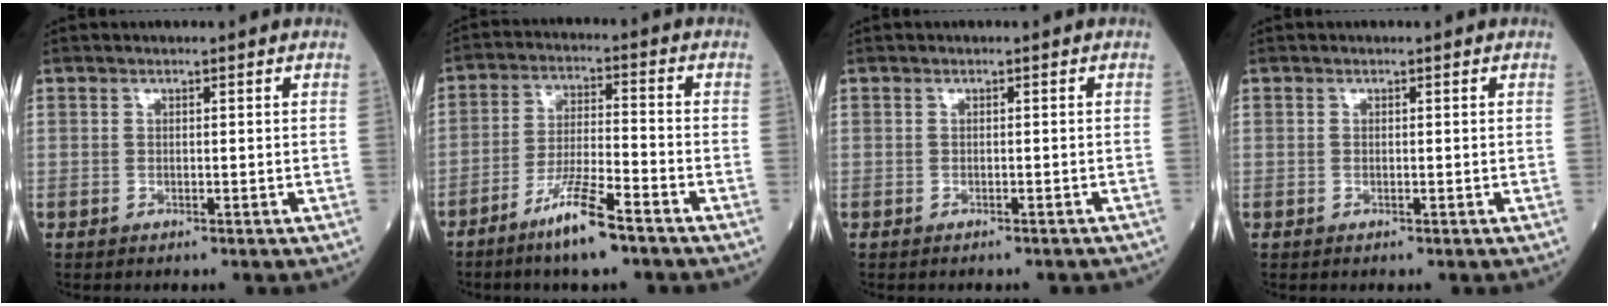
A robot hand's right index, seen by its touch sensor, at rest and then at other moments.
{"total": 8.7, "force": [-6.0, 0.5, 6.3], "torque": [-0.123, -0.014, -0.113]}
{"total": 2.2, "force": [-2.1, 0.5, 0.7], "torque": [-0.013, -0.004, -0.024]}
{"total": 0.0}